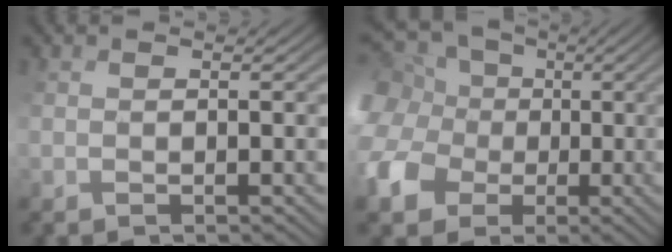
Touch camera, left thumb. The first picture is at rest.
{"total": 13.4, "force": [2.8, 11.4, 6.5], "torque": [-0.212, 0.017, 0.041]}